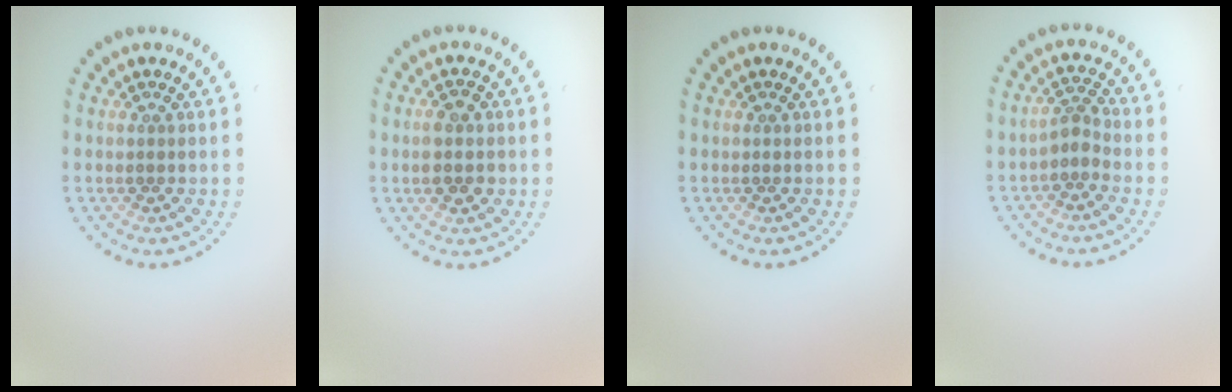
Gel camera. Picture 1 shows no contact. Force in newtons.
{"total": 2.8, "press": 2.8, "slide": 0.1}
{"total": 0.0}
{"total": 2.0, "press": 1.5, "slide": 1.3}